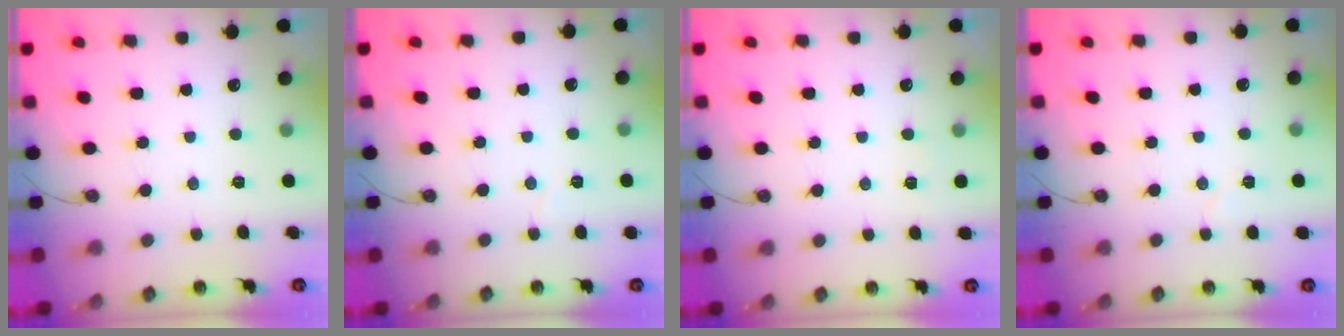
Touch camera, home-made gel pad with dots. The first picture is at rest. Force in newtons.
{"total": 3.3, "press": 2.8, "slide": 1.7}
{"total": 2.7, "press": 2.4, "slide": 1.3}
{"total": 3.5, "press": 3.0, "slide": 1.7}